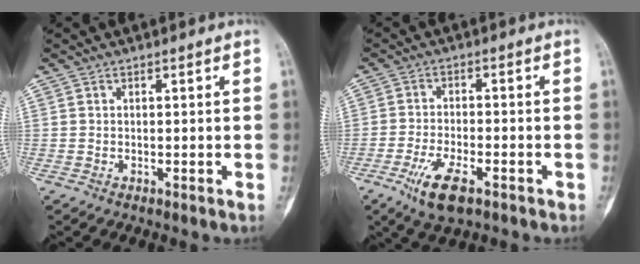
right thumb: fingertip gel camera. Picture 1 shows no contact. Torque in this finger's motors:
{"motor_torque": [1.08, 0.60, 0.64, -0.47, 0.28]}